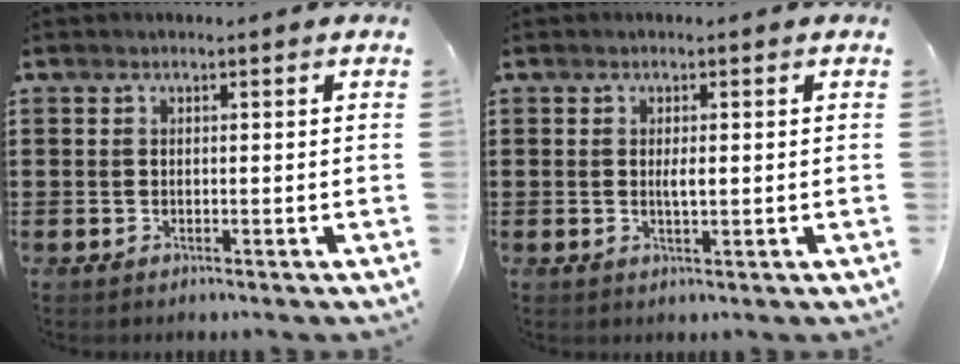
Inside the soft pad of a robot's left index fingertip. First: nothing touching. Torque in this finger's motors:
{"motor_torque": [0.43, -0.09, 0.09, 0.04]}